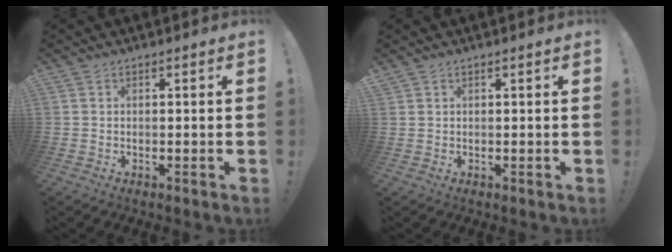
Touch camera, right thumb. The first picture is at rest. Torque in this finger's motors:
{"motor_torque": [0.78, 1.68, 0.60, 0.50, 0.02]}